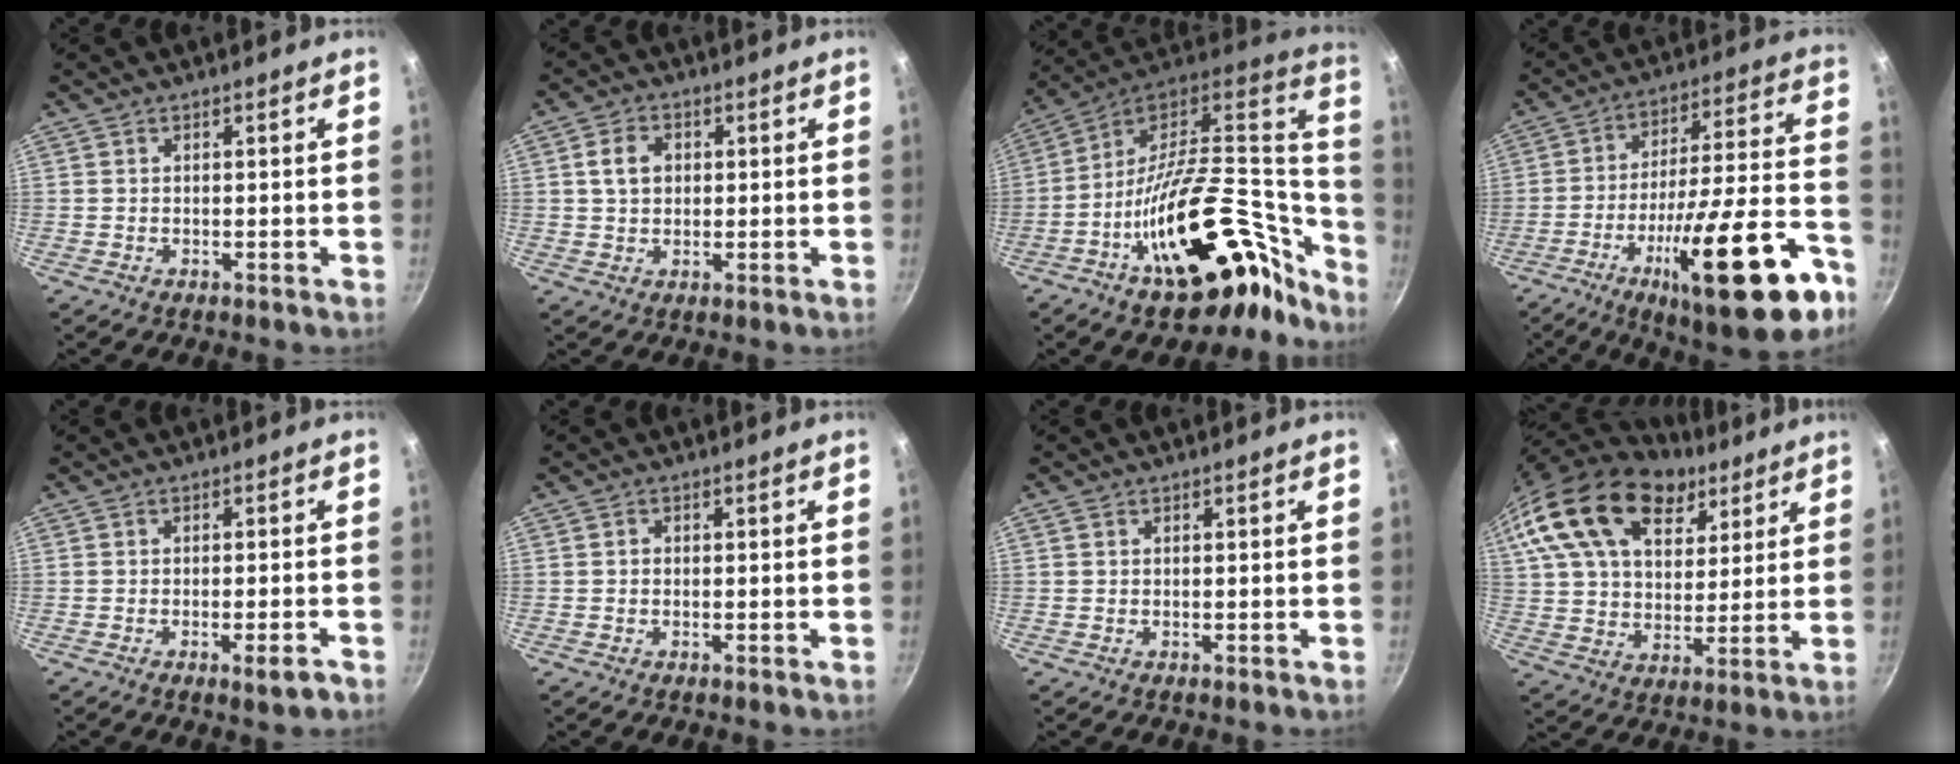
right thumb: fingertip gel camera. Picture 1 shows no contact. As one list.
[{"total": 5.1, "force": [1.0, 4.0, 3.1], "torque": [-0.039, 0.008, 0.016]}, {"total": 35.9, "force": [-12.2, 19.0, 27.9], "torque": [-0.370, 0.086, -0.182]}, {"total": 26.4, "force": [-12.8, 6.7, 22.1], "torque": [-0.300, 0.046, -0.197]}, {"total": 3.4, "force": [-1.9, 0.5, 2.8], "torque": [-0.038, 0.008, -0.025]}, {"total": 0.7, "force": [0.0, 0.6, 0.2], "torque": [-0.003, 0.004, -0.001]}, {"total": 0.6, "force": [0.2, 0.5, 0.3], "torque": [-0.006, 0.002, 0.003]}, {"total": 24.5, "force": [14.8, 14.1, 13.4], "torque": [-0.228, -0.016, 0.264]}]